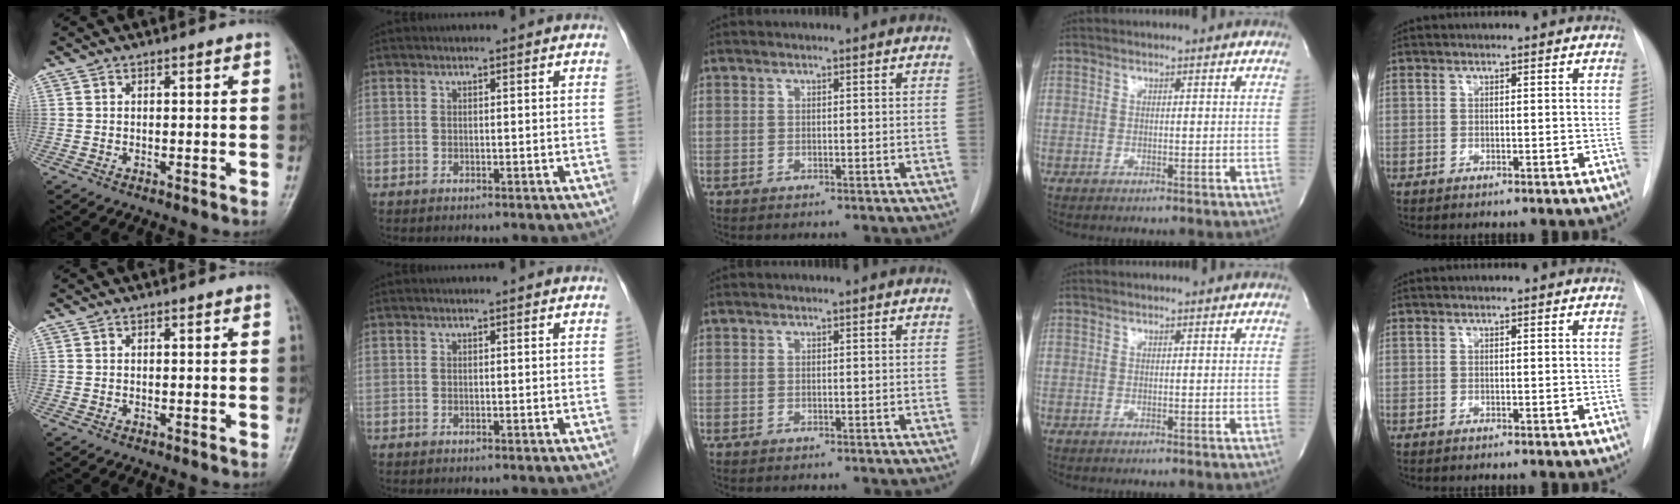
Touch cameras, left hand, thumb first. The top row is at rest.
{}